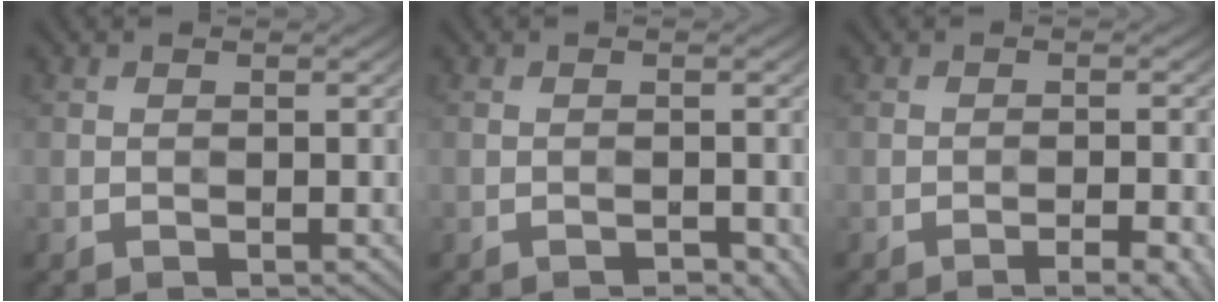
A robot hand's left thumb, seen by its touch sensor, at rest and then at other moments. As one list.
[{"total": 1.1, "force": [-0.9, 0.4, 0.6], "torque": [-0.007, 0.002, -0.013]}, {"total": 4.3, "force": [-2.6, 0.7, 3.3], "torque": [-0.049, 0.014, -0.038]}]